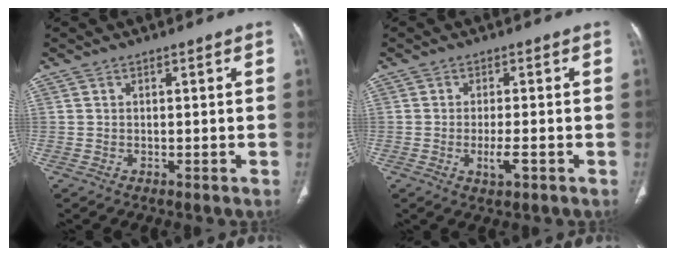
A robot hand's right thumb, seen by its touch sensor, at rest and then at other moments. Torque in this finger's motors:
{"motor_torque": [-0.46, -0.03, 0.17, 0.54, 0.02]}